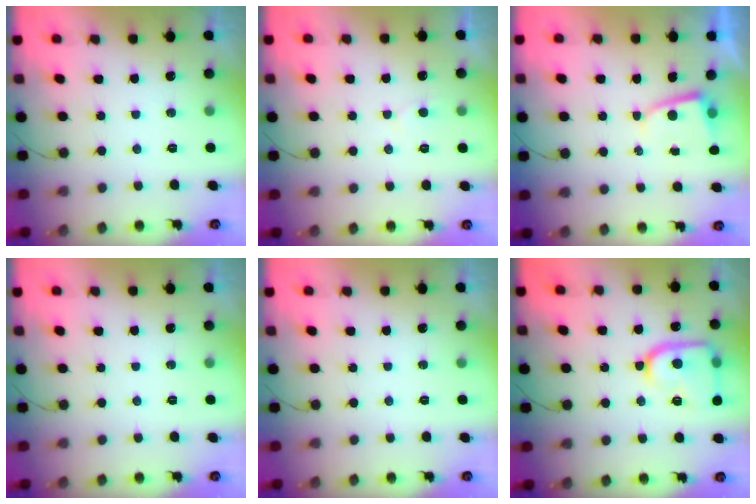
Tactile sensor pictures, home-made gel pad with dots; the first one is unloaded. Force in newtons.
{"total": 4.0, "press": 4.0, "slide": 0.4}
{"total": 2.6, "press": 2.6, "slide": 0.3}
{"total": 0.0}
{"total": 0.0}
{"total": 16.4, "press": 16.3, "slide": 1.4}